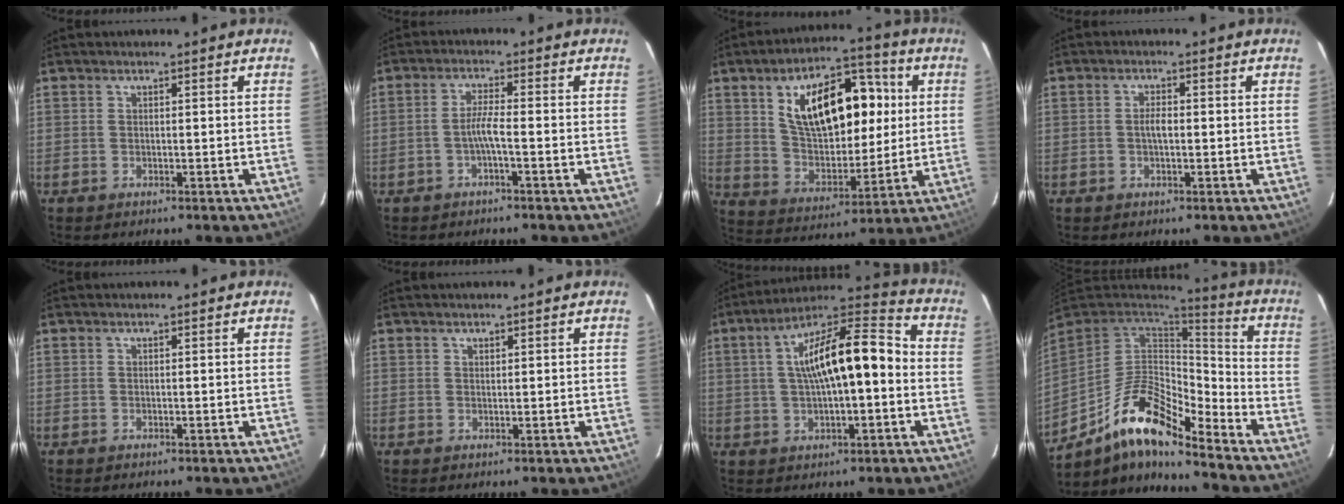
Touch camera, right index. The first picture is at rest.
{"total": 3.1, "force": [-1.4, -0.2, 2.7], "torque": [-0.058, 0.004, -0.027]}
{"total": 19.3, "force": [5.2, 10.2, 15.5], "torque": [-0.270, 0.025, 0.100]}
{"total": 2.3, "force": [-0.2, 0.8, 2.1], "torque": [-0.040, 0.003, -0.005]}
{"total": 0.0}
{"total": 0.6, "force": [0.5, 0.3, 0.1], "torque": [-0.002, 0.001, 0.010]}
{"total": 16.2, "force": [0.3, 5.3, 15.3], "torque": [-0.253, 0.032, 0.003]}
{"total": 16.2, "force": [-11.1, 4.8, 10.9], "torque": [-0.207, -0.004, -0.215]}